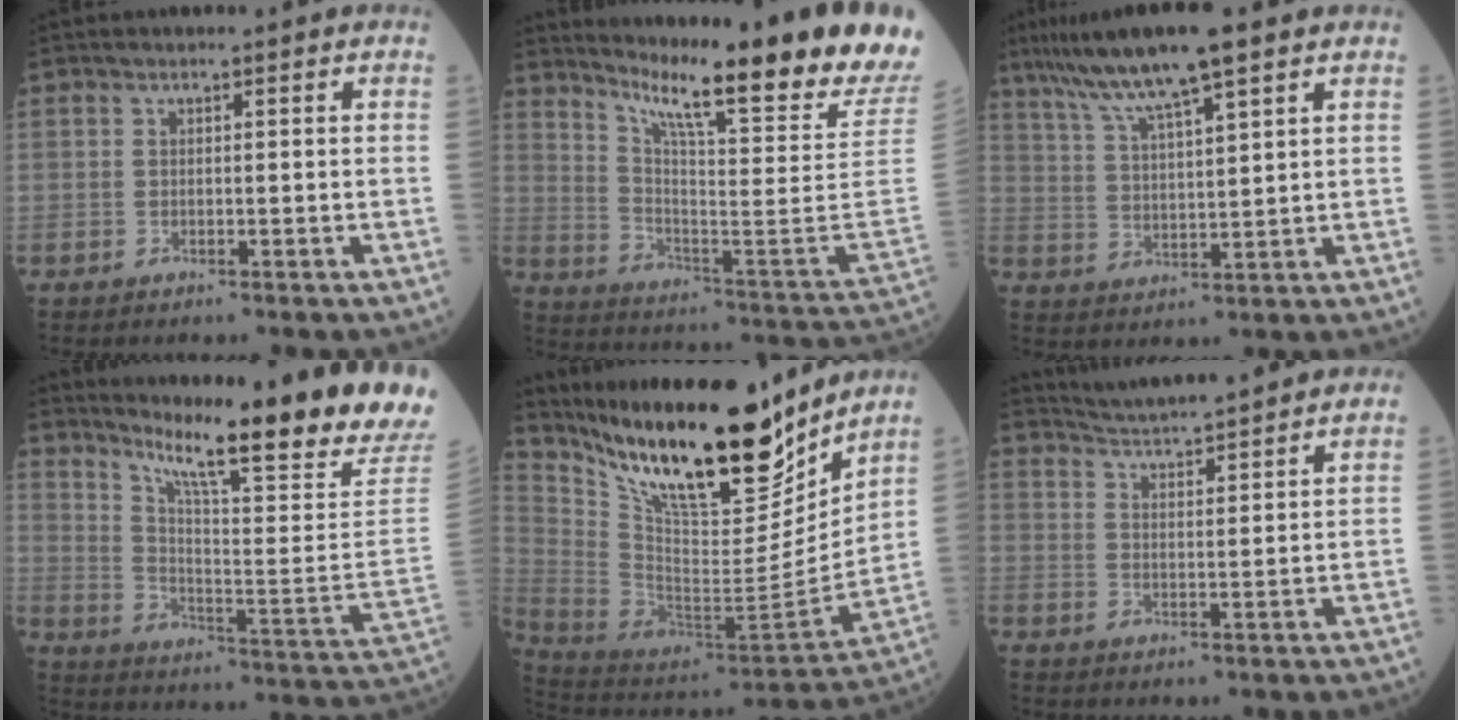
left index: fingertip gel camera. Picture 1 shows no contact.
{"total": 25.0, "force": [19.9, -1.3, 15.1], "torque": [-0.250, -0.099, 0.277]}
{"total": 10.6, "force": [7.5, 0.4, 7.5], "torque": [-0.139, 0.015, 0.134]}
{"total": 23.7, "force": [19.1, -1.2, 13.9], "torque": [-0.225, -0.093, 0.259]}
{"total": 25.0, "force": [18.7, 6.5, 15.4], "torque": [-0.276, -0.026, 0.316]}
{"total": 12.7, "force": [11.7, 0.7, 4.7], "torque": [-0.081, 0.013, 0.168]}